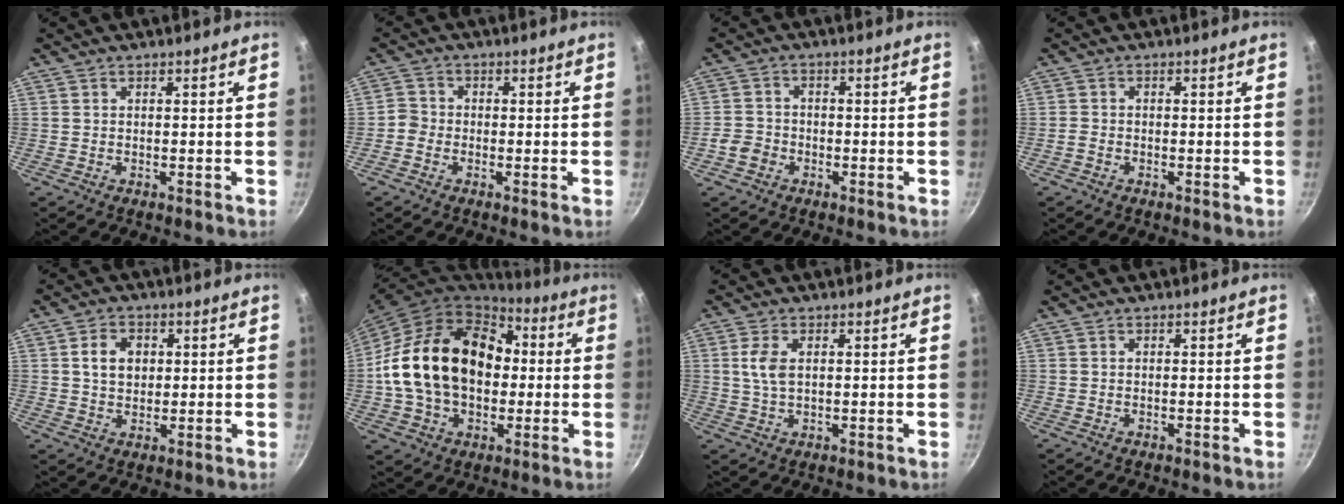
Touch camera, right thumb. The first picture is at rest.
{"total": 2.5, "force": [-1.2, 2.0, 0.8], "torque": [-0.010, 0.017, -0.030]}
{"total": 4.1, "force": [-1.9, 3.3, 1.3], "torque": [-0.018, 0.022, -0.038]}
{"total": 1.2, "force": [-0.8, 0.8, 0.4], "torque": [-0.013, 0.005, -0.020]}
{"total": 5.5, "force": [1.1, 4.3, 3.3], "torque": [-0.038, 0.004, 0.017]}
{"total": 23.4, "force": [1.2, 17.0, 16.1], "torque": [-0.263, 0.045, 0.021]}
{"total": 4.4, "force": [1.0, 2.4, 3.5], "torque": [-0.074, 0.000, 0.019]}
{"total": 0.0}